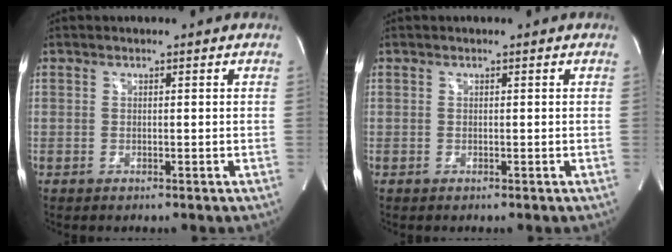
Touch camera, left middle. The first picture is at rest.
{"total": 0.0}